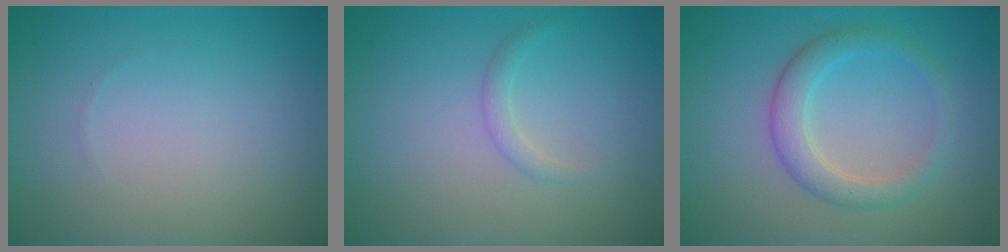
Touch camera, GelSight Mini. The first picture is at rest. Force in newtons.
{"total": 1.0, "press": 1.0, "slide": 0.1}
{"total": 2.2, "press": 2.2, "slide": 0.2}